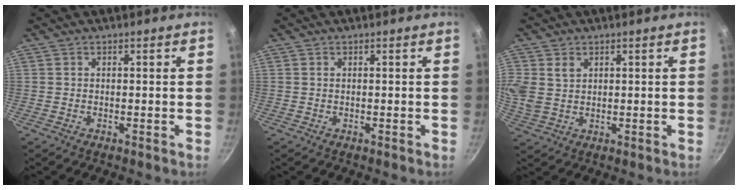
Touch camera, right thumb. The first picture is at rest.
{"total": 0.0}
{"total": 8.6, "force": [2.8, 6.6, 4.8], "torque": [-0.109, 0.007, 0.061]}